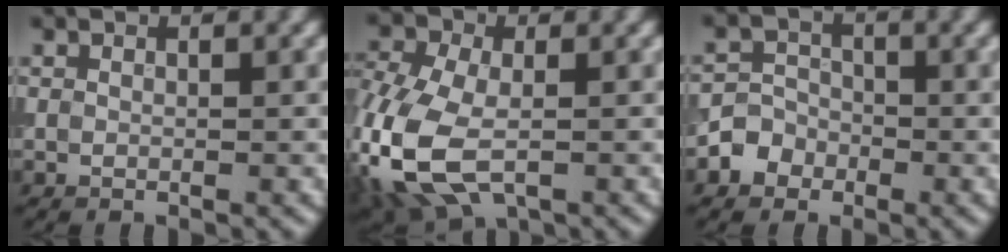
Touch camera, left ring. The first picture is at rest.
{"total": 10.3, "force": [-3.2, 6.4, 7.4], "torque": [-0.190, -0.016, -0.068]}
{"total": 2.7, "force": [-1.3, 2.3, 0.5], "torque": [0.011, 0.007, -0.032]}